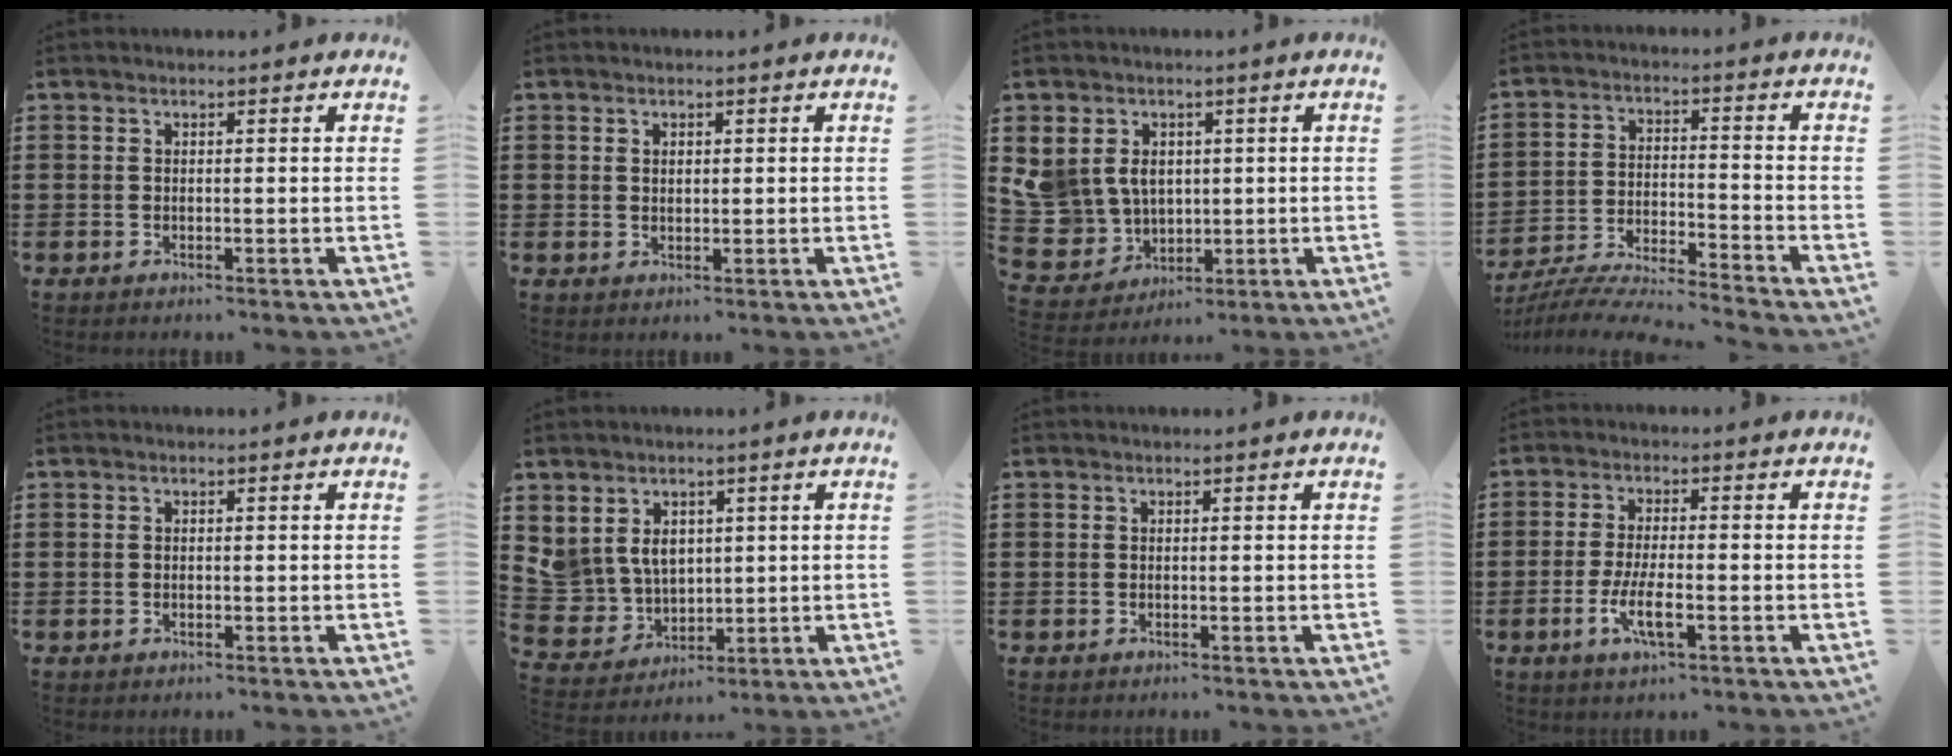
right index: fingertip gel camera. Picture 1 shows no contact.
{"total": 1.0, "force": [0.5, 0.7, 0.5], "torque": [-0.011, 0.003, 0.009]}
{"total": 7.9, "force": [1.8, 7.2, 2.8], "torque": [-0.118, -0.006, 0.034]}
{"total": 6.9, "force": [-6.7, -0.1, 1.7], "torque": [-0.040, -0.005, -0.134]}
{"total": 0.0}
{"total": 6.5, "force": [2.4, 5.6, 2.3], "torque": [-0.083, 0.001, 0.047]}
{"total": 0.0}
{"total": 5.4, "force": [-2.1, 1.3, 4.8], "torque": [-0.100, -0.007, -0.041]}